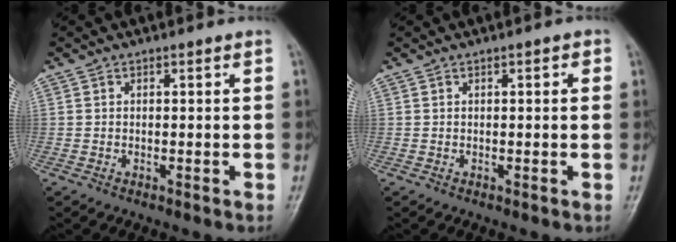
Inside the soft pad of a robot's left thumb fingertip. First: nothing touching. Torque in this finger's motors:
{"motor_torque": [-0.19, -0.13, -0.12, 0.00, 0.04]}